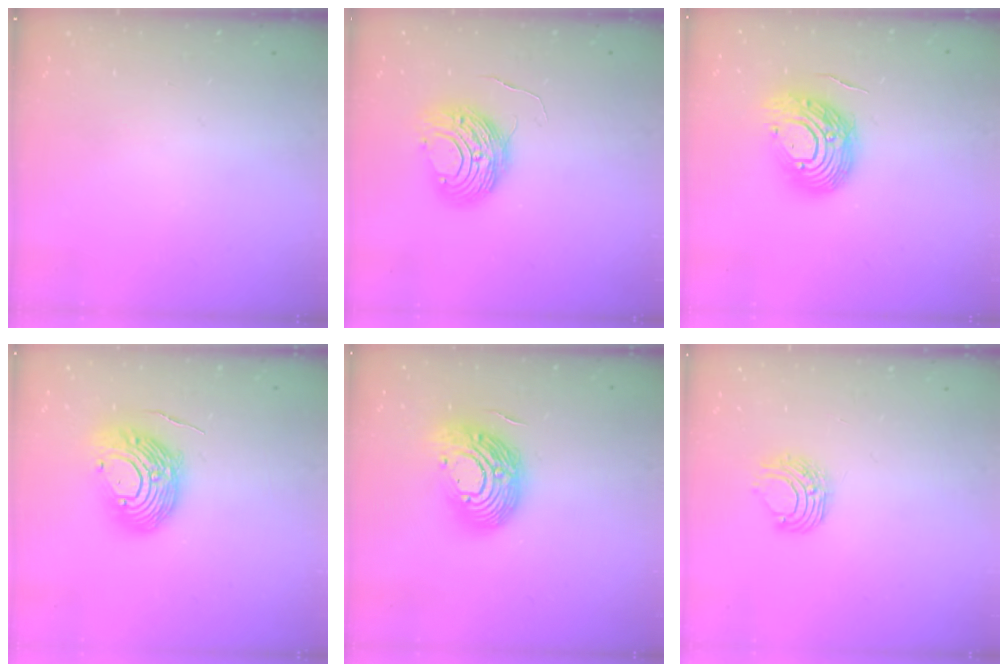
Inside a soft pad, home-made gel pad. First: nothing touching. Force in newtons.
{"total": 9.7, "press": 9.7, "slide": 0.6}
{"total": 14.4, "press": 14.2, "slide": 2.0}
{"total": 14.9, "press": 14.8, "slide": 1.6}
{"total": 17.5, "press": 17.5, "slide": 1.3}
{"total": 7.5, "press": 7.5, "slide": 0.7}